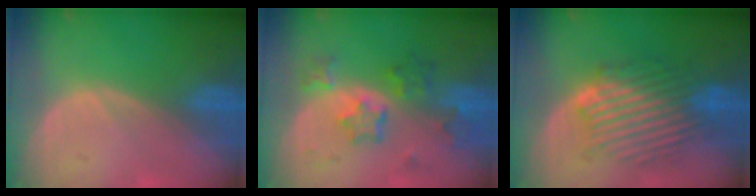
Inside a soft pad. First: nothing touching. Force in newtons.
{"total": 7.1, "press": 6.3, "slide": 3.3}
{"total": 9.0, "press": 8.8, "slide": 1.8}